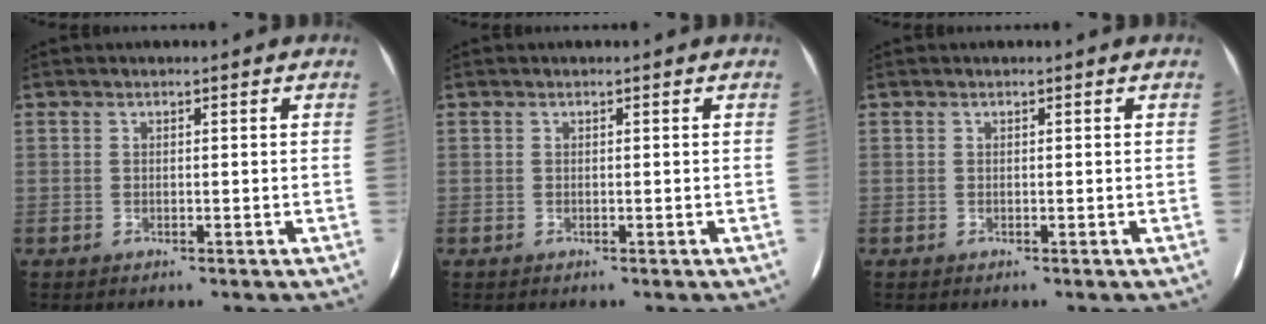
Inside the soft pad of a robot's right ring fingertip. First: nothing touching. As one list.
[{"total": 0.0}, {"total": 0.0}]